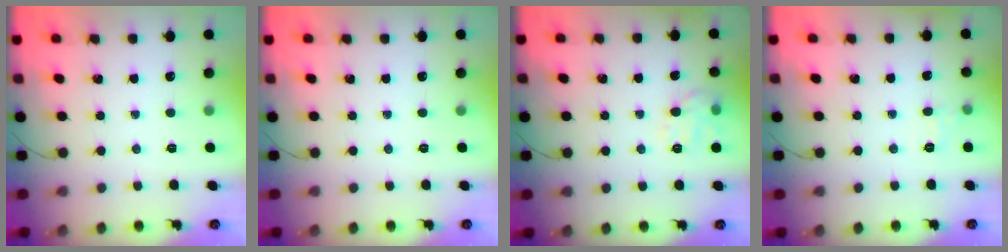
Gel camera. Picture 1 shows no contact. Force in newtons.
{"total": 0.0}
{"total": 10.4, "press": 10.4, "slide": 0.7}
{"total": 5.3, "press": 5.1, "slide": 1.6}